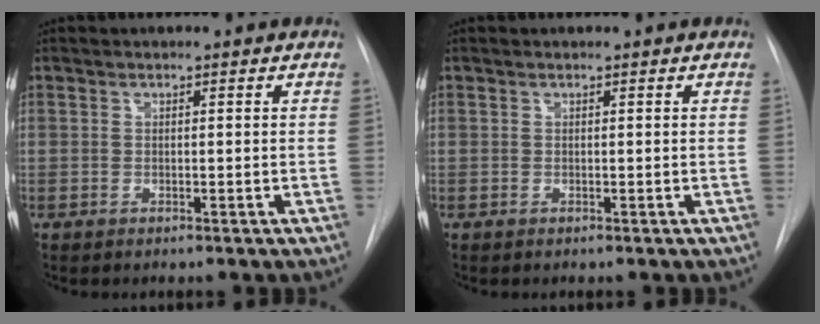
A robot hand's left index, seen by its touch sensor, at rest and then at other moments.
{"total": 0.0}